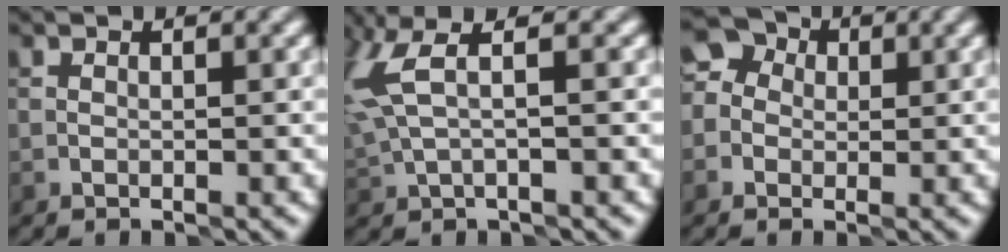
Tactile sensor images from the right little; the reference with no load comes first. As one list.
[{"total": 4.2, "force": [1.7, 1.1, 3.6], "torque": [-0.096, 0.008, 0.037]}, {"total": 3.5, "force": [0.6, 3.2, 1.3], "torque": [-0.007, 0.015, -0.017]}]